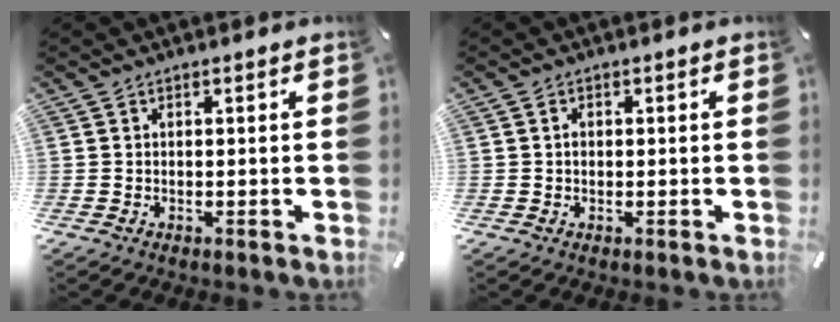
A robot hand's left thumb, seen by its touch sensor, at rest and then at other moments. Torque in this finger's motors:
{"motor_torque": [-0.05, -0.46, 0.01, 0.15, -0.05]}